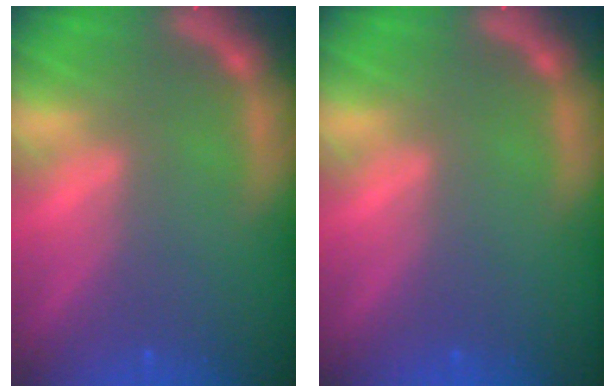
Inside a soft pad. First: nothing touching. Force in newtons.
{"total": 0.0}